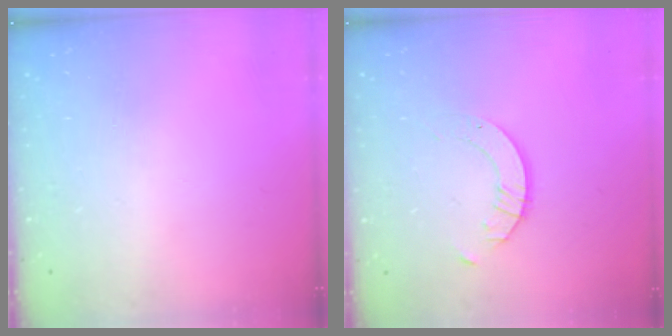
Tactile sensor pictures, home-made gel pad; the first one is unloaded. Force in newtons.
{"total": 2.1, "press": 2.1, "slide": 0.2}